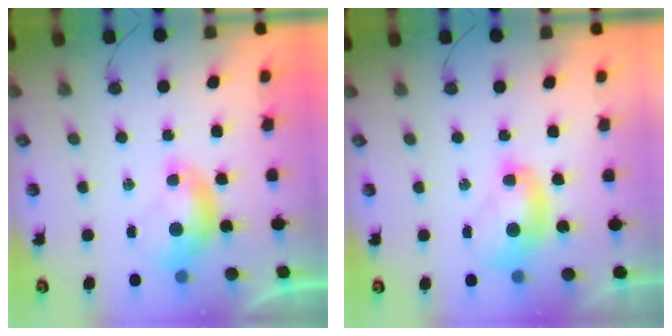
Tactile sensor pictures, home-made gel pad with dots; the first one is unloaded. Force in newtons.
{"total": 2.1, "press": 2.1, "slide": 0.2}